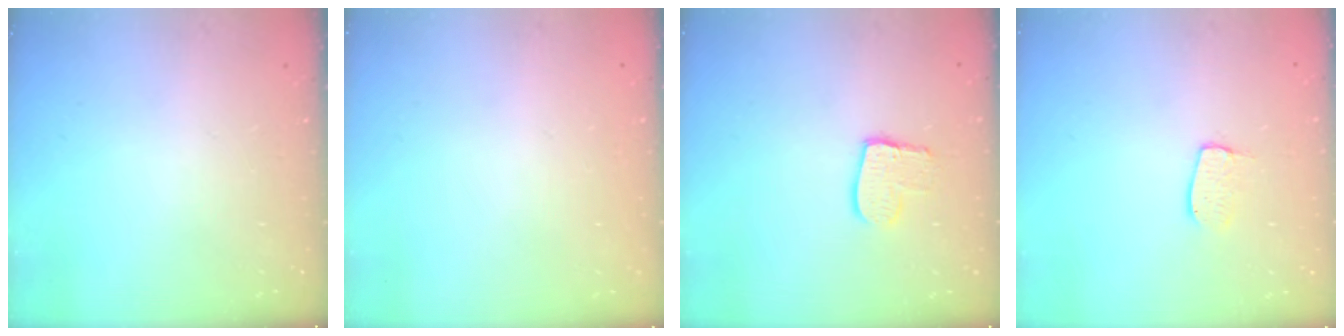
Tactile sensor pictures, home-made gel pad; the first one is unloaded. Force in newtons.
{"total": 0.0}
{"total": 9.9, "press": 9.9, "slide": 0.8}
{"total": 6.5, "press": 6.5, "slide": 0.4}